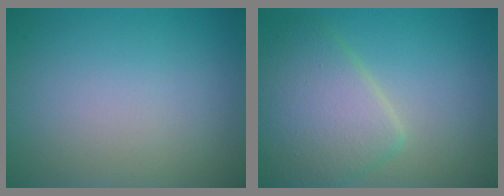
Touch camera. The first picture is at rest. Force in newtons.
{"total": 5.8, "press": 5.8, "slide": 0.4}